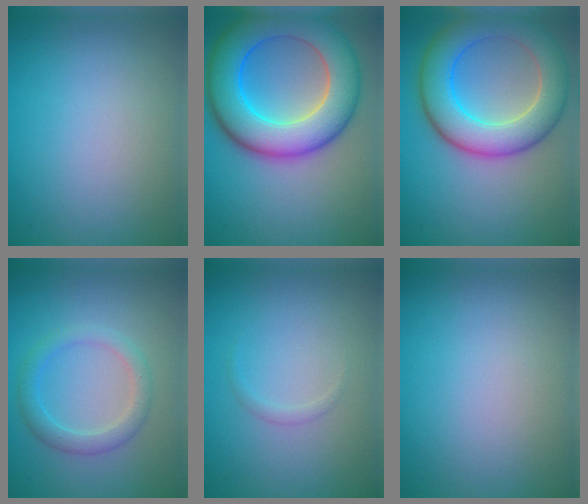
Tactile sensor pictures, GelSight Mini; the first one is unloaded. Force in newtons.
{"total": 10.8, "press": 10.8, "slide": 0.3}
{"total": 8.3, "press": 8.2, "slide": 0.5}
{"total": 2.5, "press": 2.5, "slide": 0.1}
{"total": 0.6, "press": 0.6, "slide": 0.1}
{"total": 0.0}